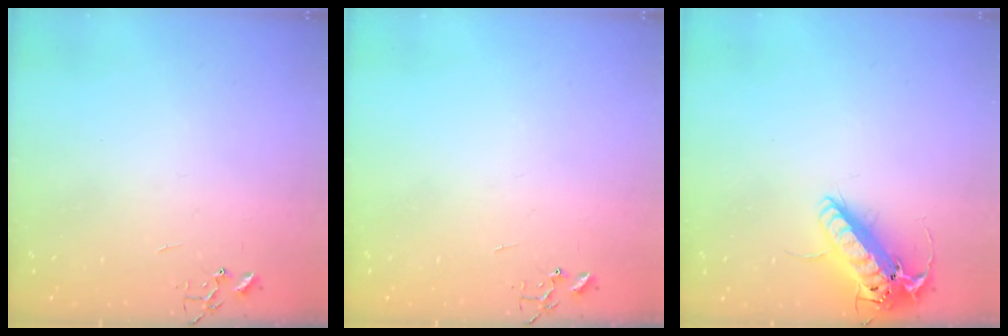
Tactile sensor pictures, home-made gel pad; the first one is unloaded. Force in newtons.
{"total": 0.0}
{"total": 16.7, "press": 16.4, "slide": 3.1}